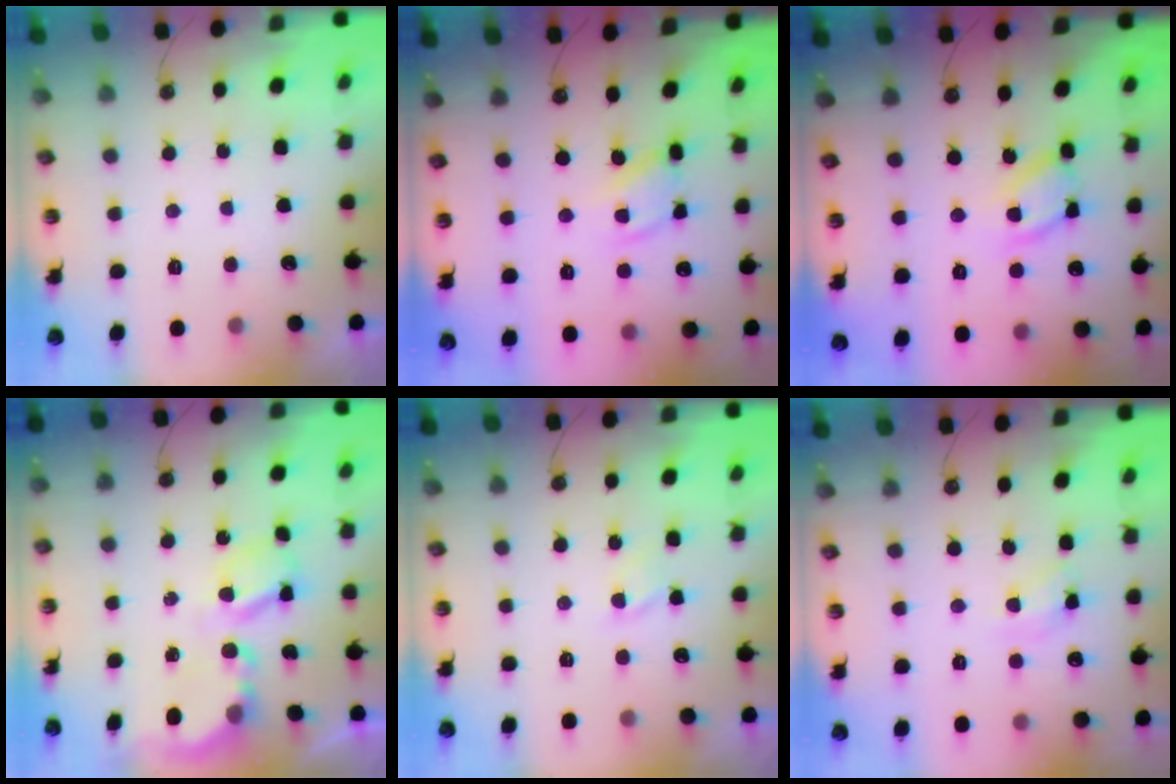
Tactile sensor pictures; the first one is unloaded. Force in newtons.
{"total": 10.5, "press": 10.5, "slide": 0.8}
{"total": 12.2, "press": 12.2, "slide": 0.4}
{"total": 5.8, "press": 5.7, "slide": 0.5}
{"total": 2.8, "press": 2.8, "slide": 0.4}
{"total": 7.8, "press": 7.8, "slide": 0.6}